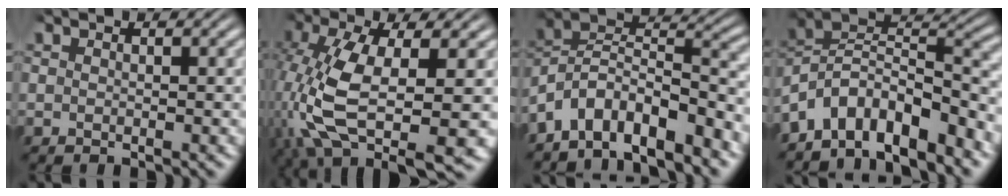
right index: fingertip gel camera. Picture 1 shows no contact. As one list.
[{"total": 9.6, "force": [-3.1, 4.8, 7.8], "torque": [-0.198, -0.052, -0.021]}, {"total": 11.5, "force": [-3.7, 8.8, 6.5], "torque": [-0.154, -0.033, -0.063]}, {"total": 12.9, "force": [-3.7, 9.8, 7.6], "torque": [-0.164, -0.031, -0.066]}]